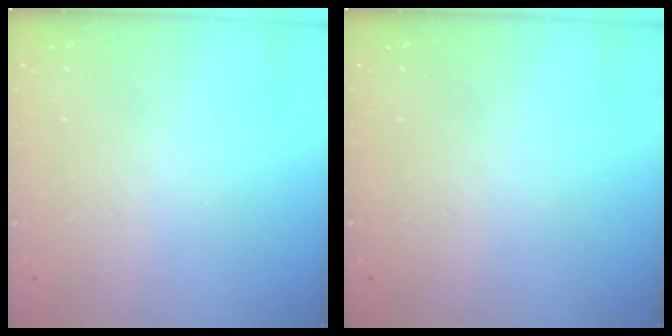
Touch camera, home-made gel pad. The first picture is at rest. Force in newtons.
{"total": 0.0}